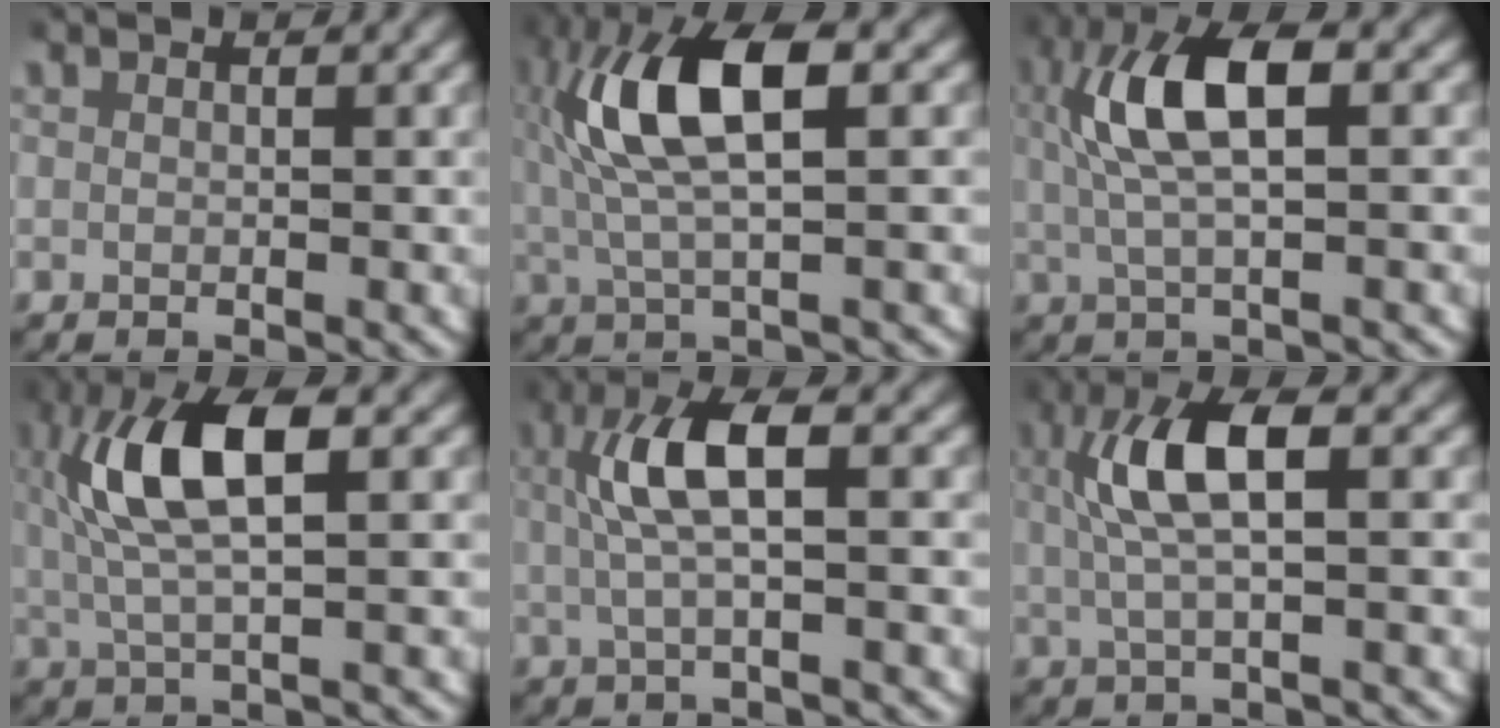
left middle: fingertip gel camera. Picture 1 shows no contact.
{"total": 9.5, "force": [1.8, 3.7, 8.6], "torque": [-0.181, 0.011, 0.028]}
{"total": 6.7, "force": [1.0, 2.2, 6.2], "torque": [-0.126, 0.015, 0.012]}
{"total": 7.6, "force": [1.4, 2.6, 7.0], "torque": [-0.147, 0.014, 0.019]}
{"total": 5.0, "force": [0.3, 1.3, 4.8], "torque": [-0.101, 0.015, 0.000]}
{"total": 5.5, "force": [0.7, 1.5, 5.2], "torque": [-0.108, 0.014, 0.006]}